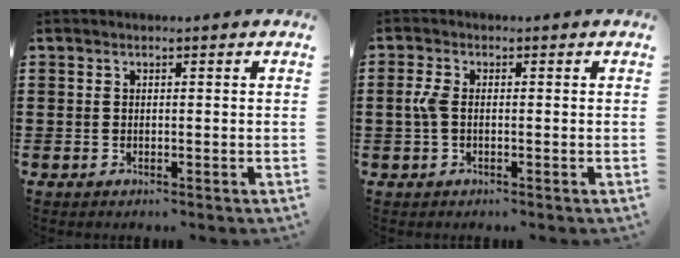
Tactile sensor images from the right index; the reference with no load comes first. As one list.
[{"total": 2.8, "force": [-0.3, 1.4, 2.5], "torque": [-0.071, -0.004, -0.013]}]